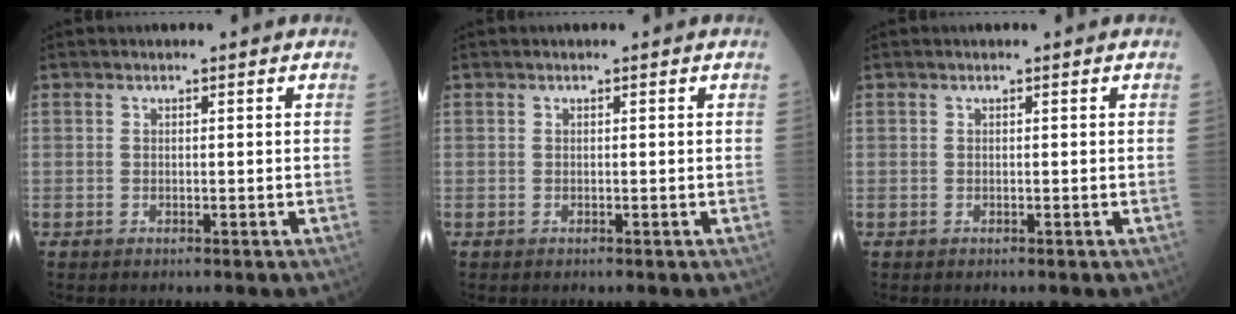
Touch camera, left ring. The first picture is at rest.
{"total": 0.0}
{"total": 0.0}